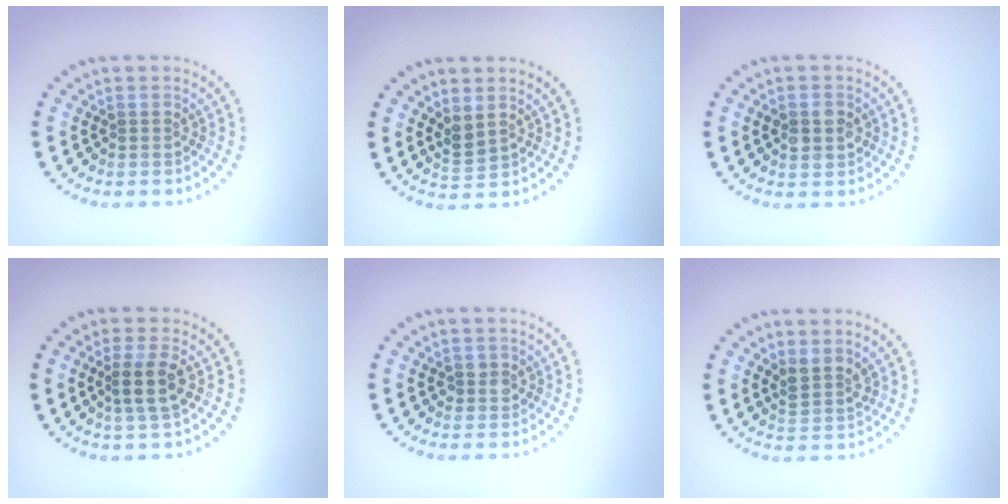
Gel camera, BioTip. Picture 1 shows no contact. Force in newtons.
{"total": 1.6, "press": 1.4, "slide": 0.8}
{"total": 2.0, "press": 2.0, "slide": 0.2}
{"total": 2.8, "press": 2.5, "slide": 1.2}
{"total": 1.4, "press": 1.2, "slide": 0.7}
{"total": 2.0, "press": 1.6, "slide": 1.1}